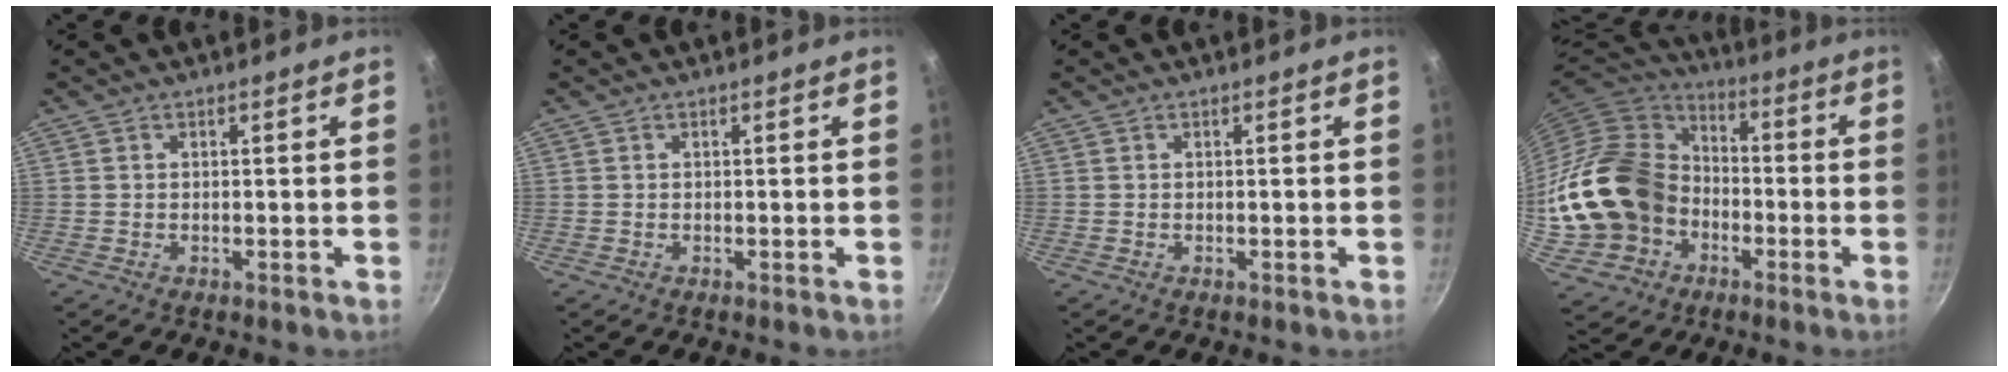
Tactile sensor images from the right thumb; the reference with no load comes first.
{"total": 0.0}
{"total": 0.0}
{"total": 21.4, "force": [-3.6, 17.9, 11.2], "torque": [-0.190, 0.046, -0.047]}